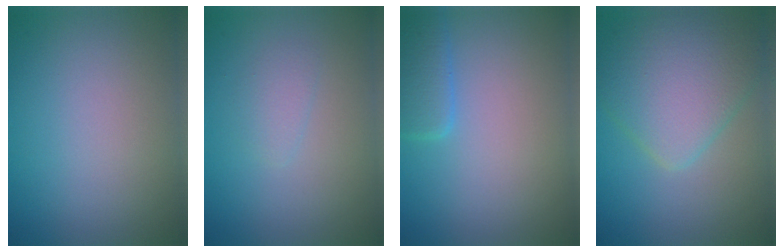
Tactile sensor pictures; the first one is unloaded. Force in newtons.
{"total": 1.1, "press": 1.1, "slide": 0.0}
{"total": 2.7, "press": 2.7, "slide": 0.1}
{"total": 6.2, "press": 6.2, "slide": 0.2}